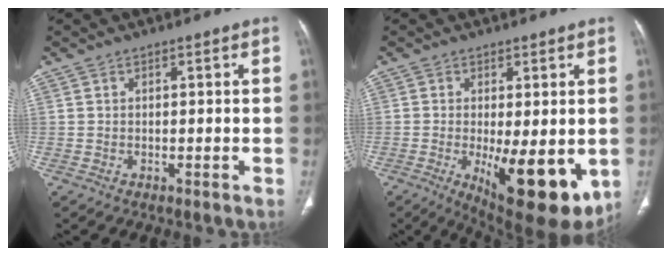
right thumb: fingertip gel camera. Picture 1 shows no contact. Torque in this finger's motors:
{"motor_torque": [2.54, 2.36, 0.71, -0.57, 0.50]}